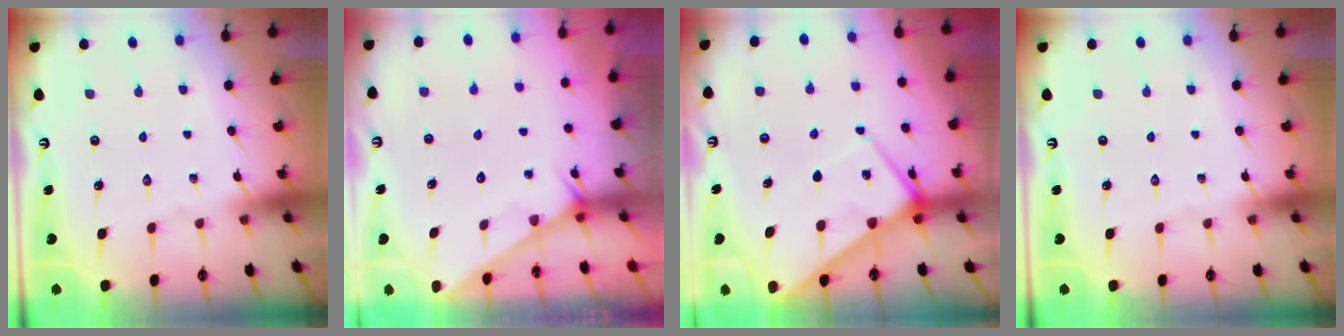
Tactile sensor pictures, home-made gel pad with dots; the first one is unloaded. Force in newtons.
{"total": 1.5, "press": 1.4, "slide": 0.1}
{"total": 6.6, "press": 6.5, "slide": 0.7}
{"total": 0.0}